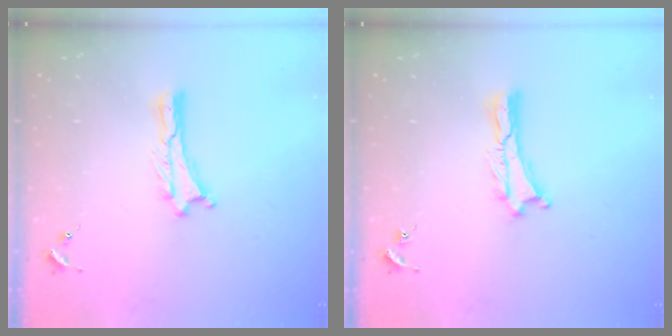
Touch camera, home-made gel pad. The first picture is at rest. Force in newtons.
{"total": 0.0}